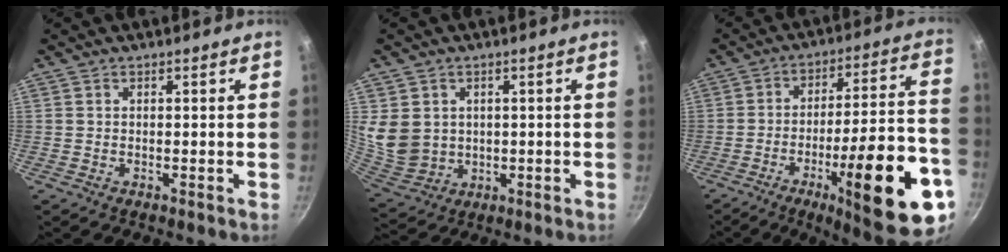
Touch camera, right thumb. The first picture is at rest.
{"total": 9.4, "force": [1.5, 8.0, 4.7], "torque": [-0.074, -0.017, 0.052]}
{"total": 25.7, "force": [-10.4, 6.6, 22.5], "torque": [-0.281, 0.039, -0.149]}